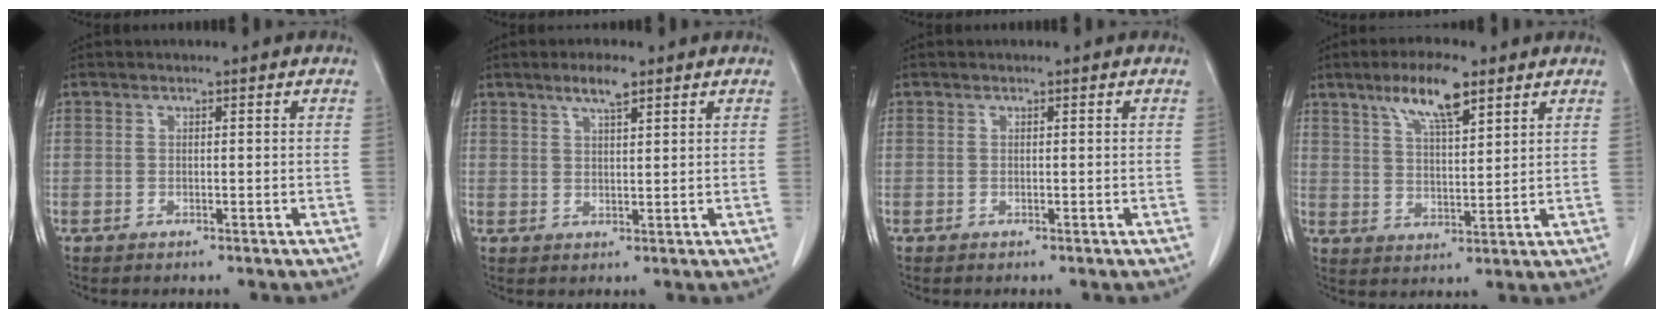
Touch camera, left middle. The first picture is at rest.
{"total": 3.6, "force": [2.5, 0.6, 2.6], "torque": [-0.050, 0.003, 0.045]}
{"total": 0.0}
{"total": 8.7, "force": [5.5, 1.8, 6.4], "torque": [-0.119, 0.007, 0.099]}